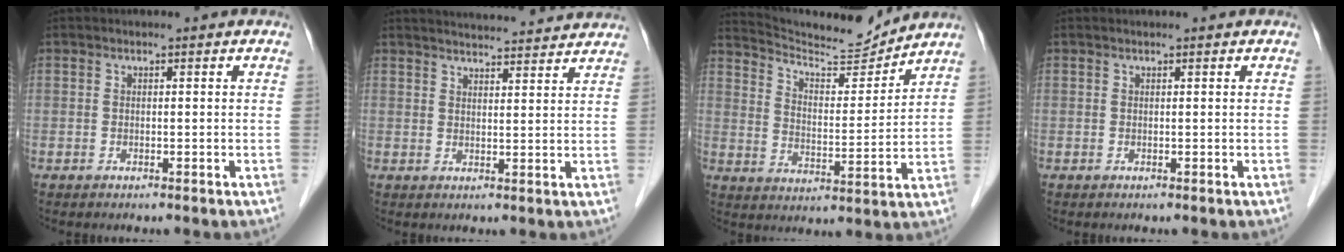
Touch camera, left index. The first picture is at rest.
{"total": 13.1, "force": [12.7, 1.0, 3.3], "torque": [-0.044, 0.019, 0.158]}
{"total": 12.2, "force": [12.0, 0.1, 2.3], "torque": [-0.047, -0.003, 0.197]}
{"total": 0.7, "force": [0.7, 0.0, 0.2], "torque": [-0.006, 0.010, 0.013]}